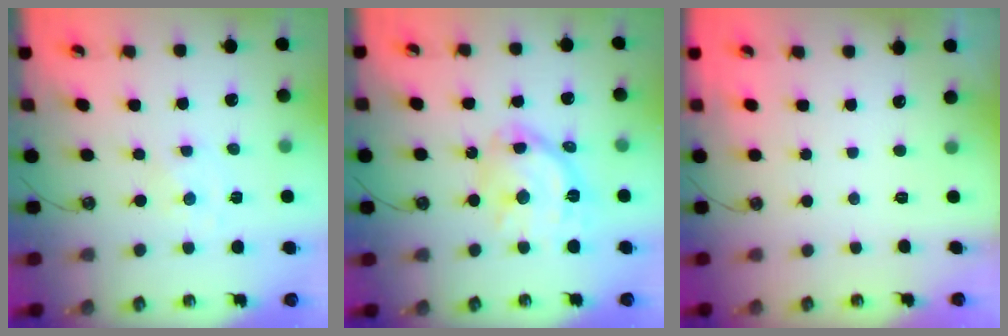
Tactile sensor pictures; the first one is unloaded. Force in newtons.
{"total": 15.9, "press": 15.9, "slide": 1.6}
{"total": 0.0}